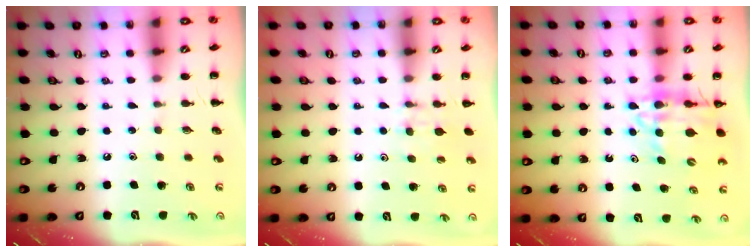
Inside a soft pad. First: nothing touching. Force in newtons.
{"total": 5.2, "press": 4.8, "slide": 2.0}
{"total": 13.5, "press": 12.9, "slide": 4.2}